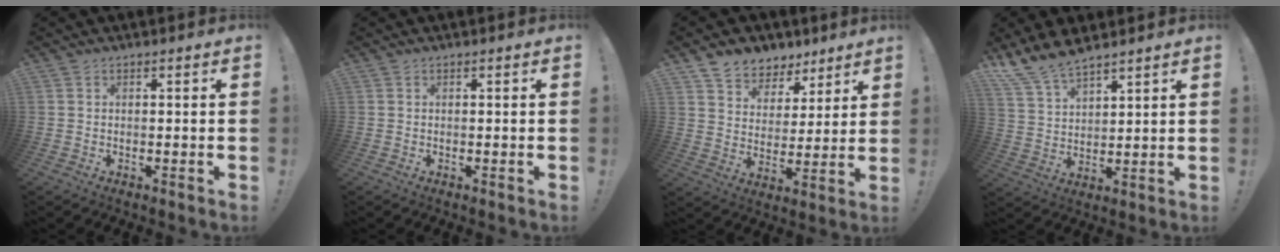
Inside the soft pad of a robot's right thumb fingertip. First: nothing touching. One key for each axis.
{"total": 0.0}
{"total": 7.6, "fx": 5.2, "fy": 5.5, "fz": 0.8, "tx": -0.017, "ty": -0.043, "tz": 0.105}
{"total": 9.4, "fx": 8.5, "fy": 2.9, "fz": 2.8, "tx": -0.065, "ty": -0.056, "tz": 0.166}